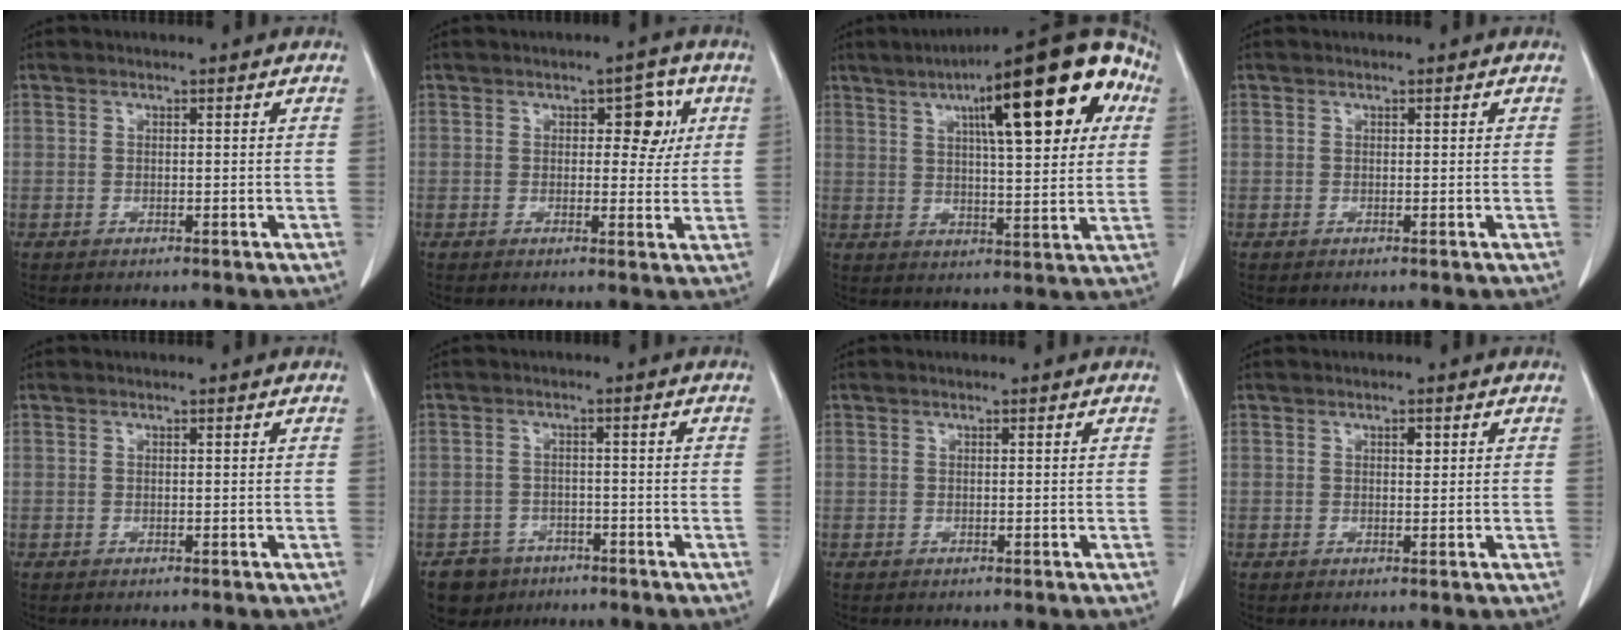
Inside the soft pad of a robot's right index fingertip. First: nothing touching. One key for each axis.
{"total": 5.0, "fx": 1.5, "fy": 2.6, "fz": 4.0, "tx": -0.043, "ty": 0.013, "tz": 0.020}
{"total": 19.6, "fx": 8.2, "fy": 3.7, "fz": 17.4, "tx": -0.249, "ty": 0.033, "tz": 0.114}
{"total": 0.0}
{"total": 0.0}
{"total": 5.0, "fx": -3.3, "fy": 3.7, "fz": 0.1, "tx": 0.001, "ty": 0.009, "tz": -0.050}
{"total": 0.0}
{"total": 1.1, "fx": 0.4, "fy": 0.5, "fz": 0.9, "tx": -0.013, "ty": 0.000, "tz": 0.006}